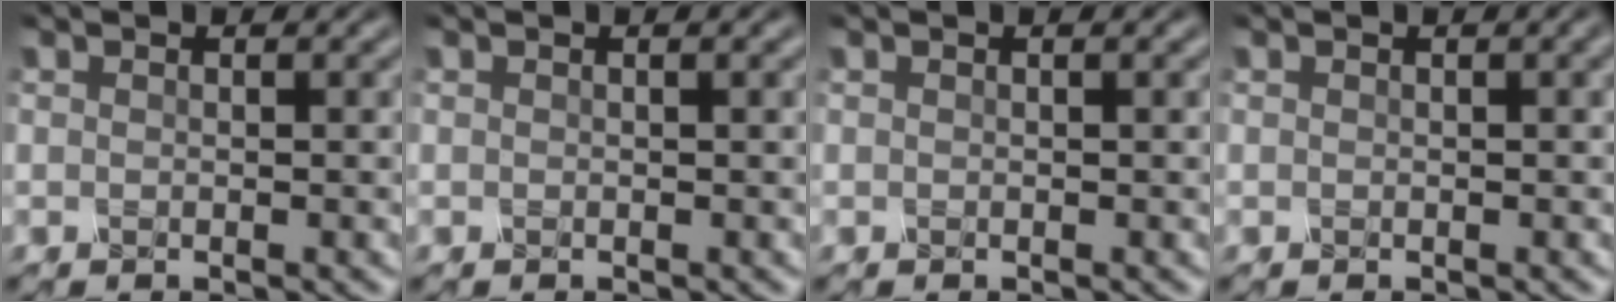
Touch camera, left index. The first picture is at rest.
{"total": 1.3, "force": [0.4, 0.7, 1.0], "torque": [-0.005, 0.011, -0.009]}
{"total": 1.0, "force": [0.4, 0.5, 0.7], "torque": [-0.003, 0.008, -0.007]}
{"total": 1.8, "force": [0.6, 0.8, 1.5], "torque": [-0.007, 0.015, -0.002]}